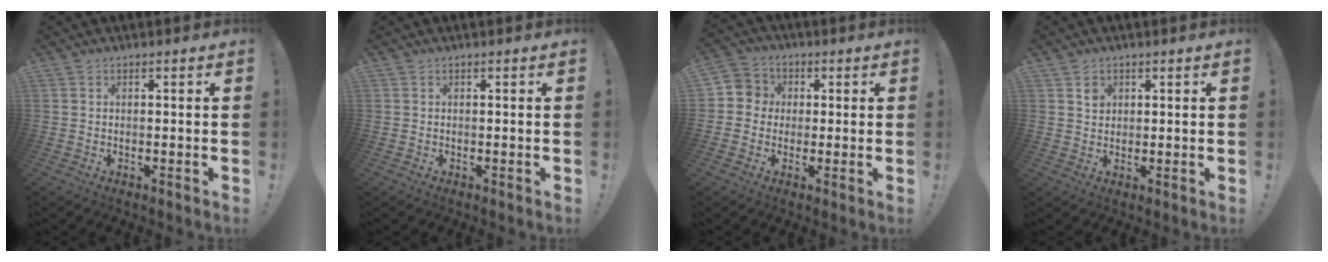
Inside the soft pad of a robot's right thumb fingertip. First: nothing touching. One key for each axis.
{"total": 0.0}
{"total": 5.7, "fx": -0.4, "fy": 5.6, "fz": 1.0, "tx": -0.009, "ty": 0.016, "tz": -0.006}
{"total": 2.7, "fx": 1.3, "fy": 2.2, "fz": 0.6, "tx": 0.004, "ty": -0.006, "tz": 0.020}